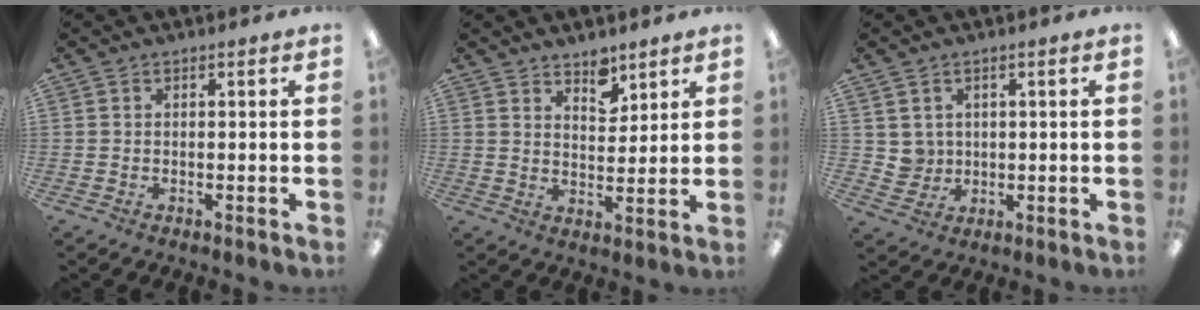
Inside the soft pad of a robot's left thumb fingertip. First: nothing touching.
{"total": 5.9, "force": [4.9, 2.6, 1.8], "torque": [-0.009, -0.036, 0.085]}
{"total": 3.8, "force": [1.9, 3.2, -0.2], "torque": [-0.003, -0.004, 0.034]}